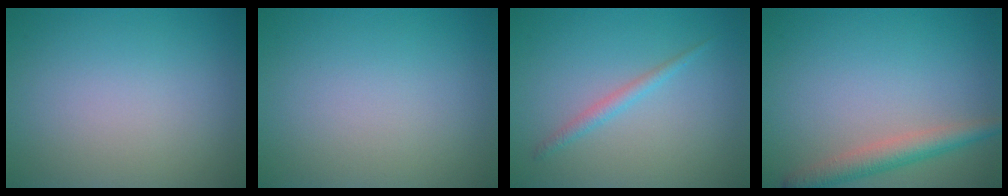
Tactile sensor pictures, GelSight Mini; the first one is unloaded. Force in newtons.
{"total": 0.0}
{"total": 1.4, "press": 1.4, "slide": 0.1}
{"total": 3.3, "press": 3.3, "slide": 0.2}